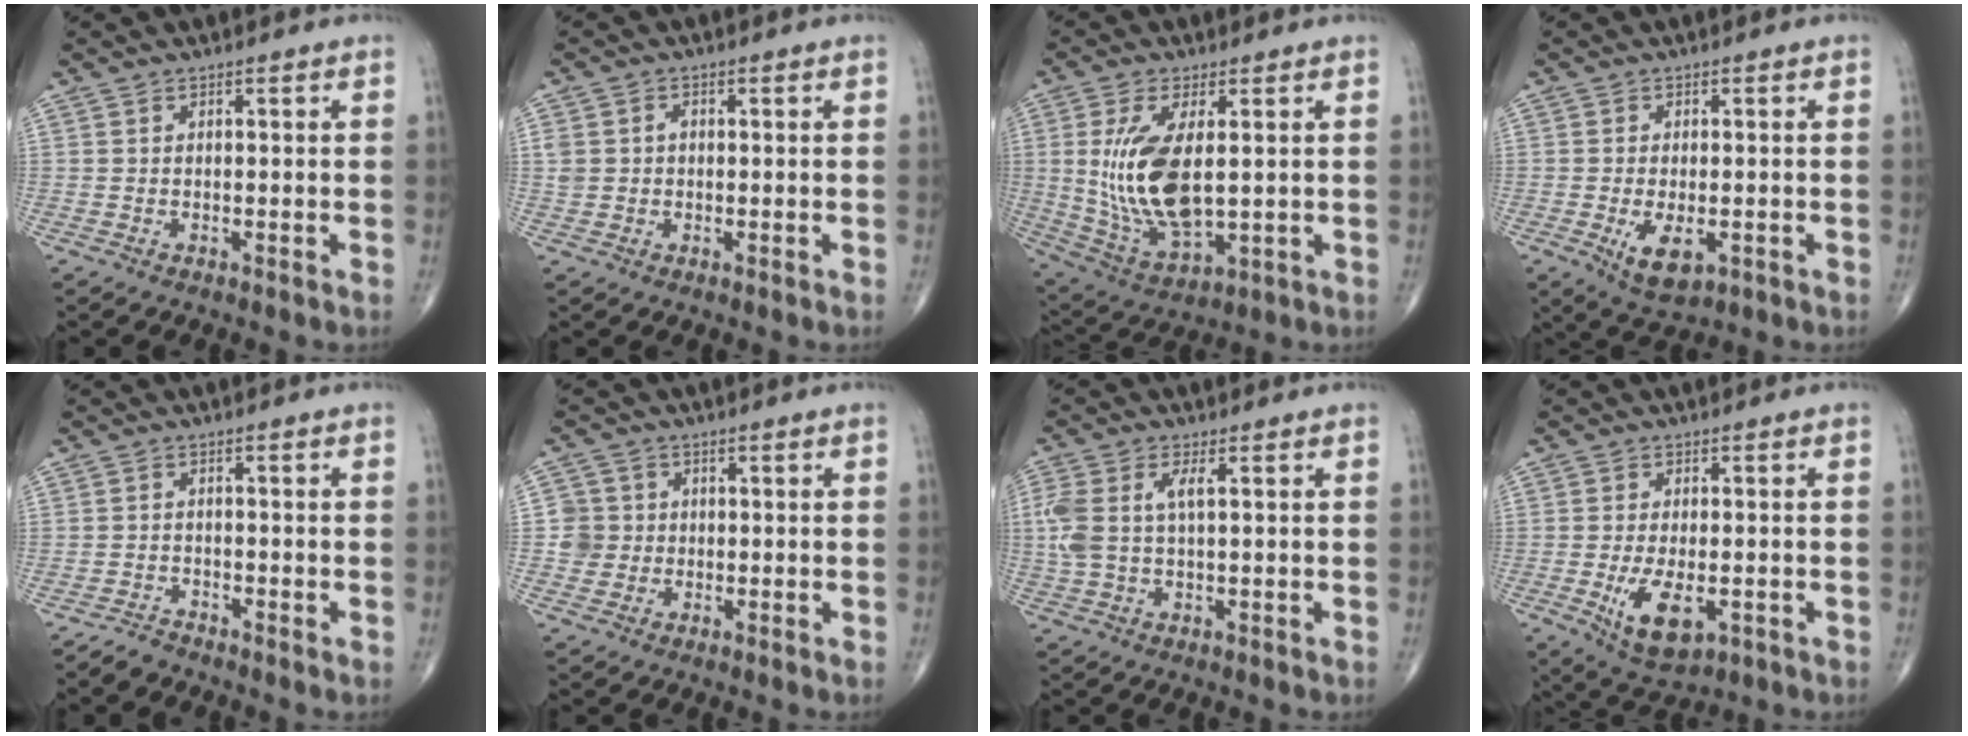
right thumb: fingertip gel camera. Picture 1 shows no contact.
{"total": 3.3, "force": [0.3, 2.7, 1.8], "torque": [-0.031, 0.011, 0.010]}
{"total": 15.2, "force": [1.6, 6.9, 13.4], "torque": [-0.272, -0.020, 0.046]}
{"total": 6.4, "force": [-1.8, 3.2, 5.2], "torque": [-0.085, -0.011, -0.021]}
{"total": 1.8, "force": [-1.7, 0.5, 0.0], "torque": [0.002, -0.005, -0.037]}
{"total": 4.3, "force": [-0.2, 4.3, 0.4], "torque": [0.024, 0.009, -0.009]}
{"total": 8.0, "force": [1.4, 3.7, 6.9], "torque": [-0.183, 0.018, 0.032]}
{"total": 8.8, "force": [-2.4, 4.4, 7.2], "torque": [-0.124, -0.012, -0.029]}